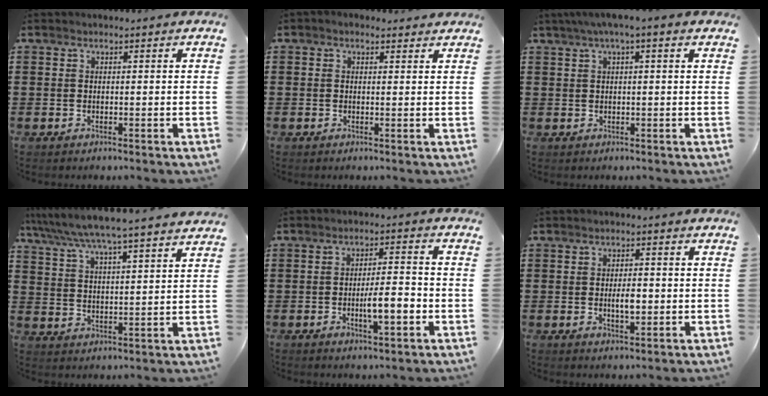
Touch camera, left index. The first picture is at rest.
{"total": 1.3, "force": [0.7, 1.1, 0.2], "torque": [-0.009, 0.006, 0.013]}
{"total": 2.2, "force": [0.6, 0.5, 2.1], "torque": [-0.039, 0.004, 0.009]}
{"total": 6.1, "force": [5.7, -0.2, 2.1], "torque": [-0.066, -0.034, 0.095]}
{"total": 5.9, "force": [-1.8, 1.7, 5.3], "torque": [-0.083, 0.004, -0.036]}
{"total": 3.5, "force": [-0.4, 1.2, 3.2], "torque": [-0.060, 0.003, -0.008]}